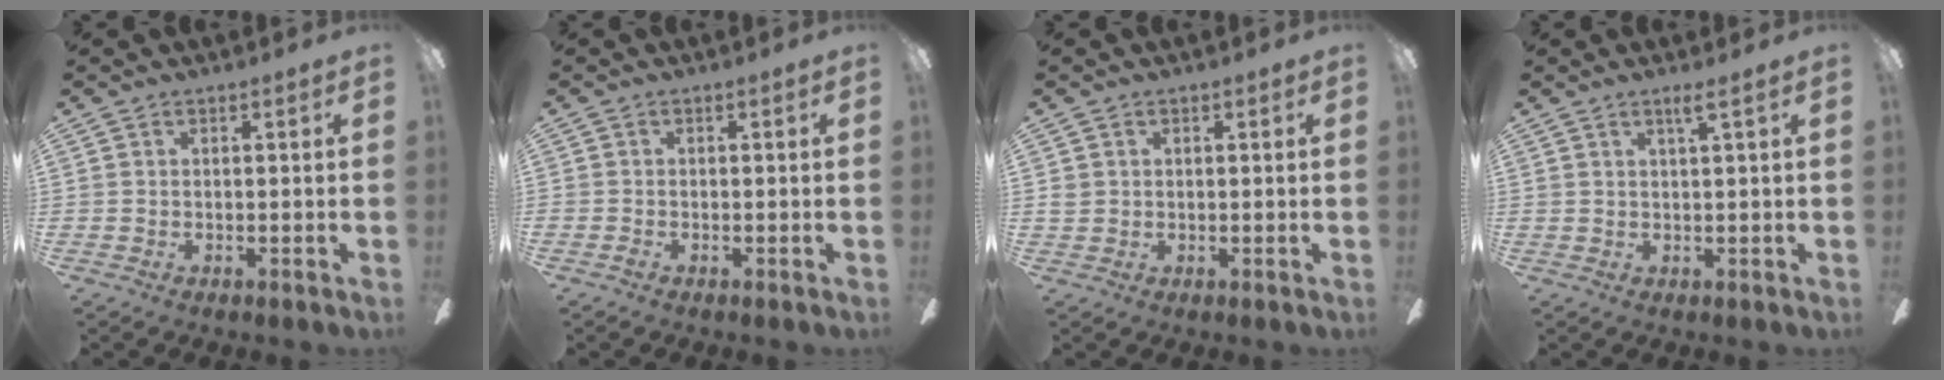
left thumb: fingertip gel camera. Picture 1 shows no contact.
{"total": 0.6, "force": [-0.6, 0.1, 0.1], "torque": [-0.002, -0.001, -0.011]}
{"total": 1.8, "force": [0.7, 1.6, 0.4], "torque": [-0.002, -0.003, 0.014]}
{"total": 2.2, "force": [1.5, -0.5, 1.5], "torque": [-0.033, -0.007, 0.028]}